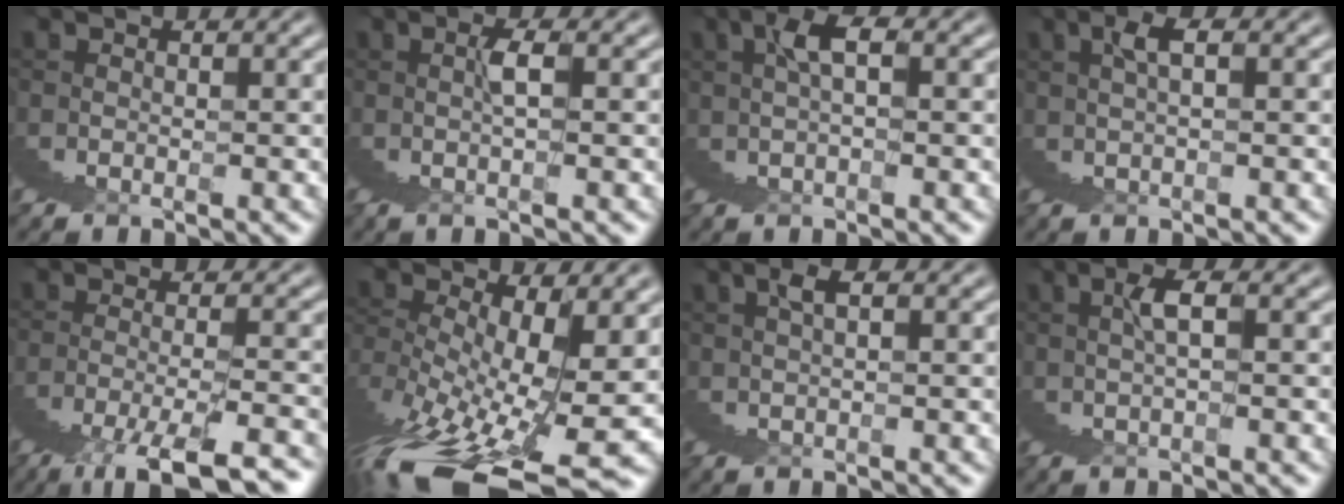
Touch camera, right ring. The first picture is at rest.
{"total": 2.5, "force": [1.4, -1.9, 1.0], "torque": [0.006, 0.024, 0.014]}
{"total": 3.8, "force": [2.2, 0.6, 3.0], "torque": [-0.036, 0.021, 0.033]}
{"total": 2.5, "force": [1.9, -0.6, 1.5], "torque": [-0.011, 0.020, 0.031]}
{"total": 3.0, "force": [-1.4, 0.0, 2.7], "torque": [-0.039, 0.014, -0.030]}
{"total": 3.6, "force": [-1.1, 0.4, 3.4], "torque": [-0.058, -0.022, -0.003]}
{"total": 2.2, "force": [1.7, -0.3, 1.4], "torque": [-0.015, 0.015, 0.026]}
{"total": 2.7, "force": [2.1, -0.9, 1.5], "torque": [-0.010, 0.023, 0.030]}